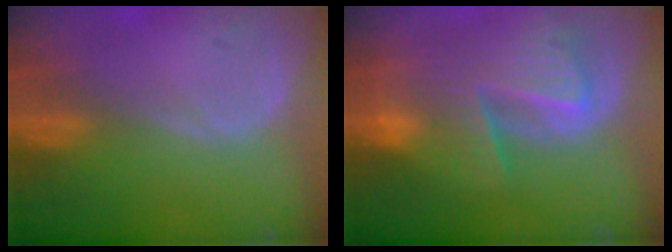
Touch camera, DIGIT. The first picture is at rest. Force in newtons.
{"total": 10.2, "press": 8.9, "slide": 5.0}